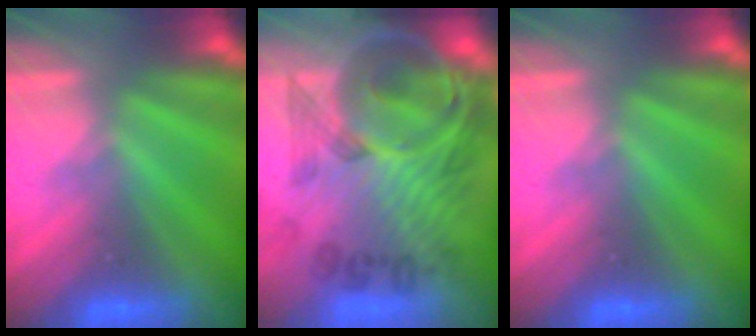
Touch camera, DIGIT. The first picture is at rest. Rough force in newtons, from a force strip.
{"total": 6.0}
{"total": 0.0}